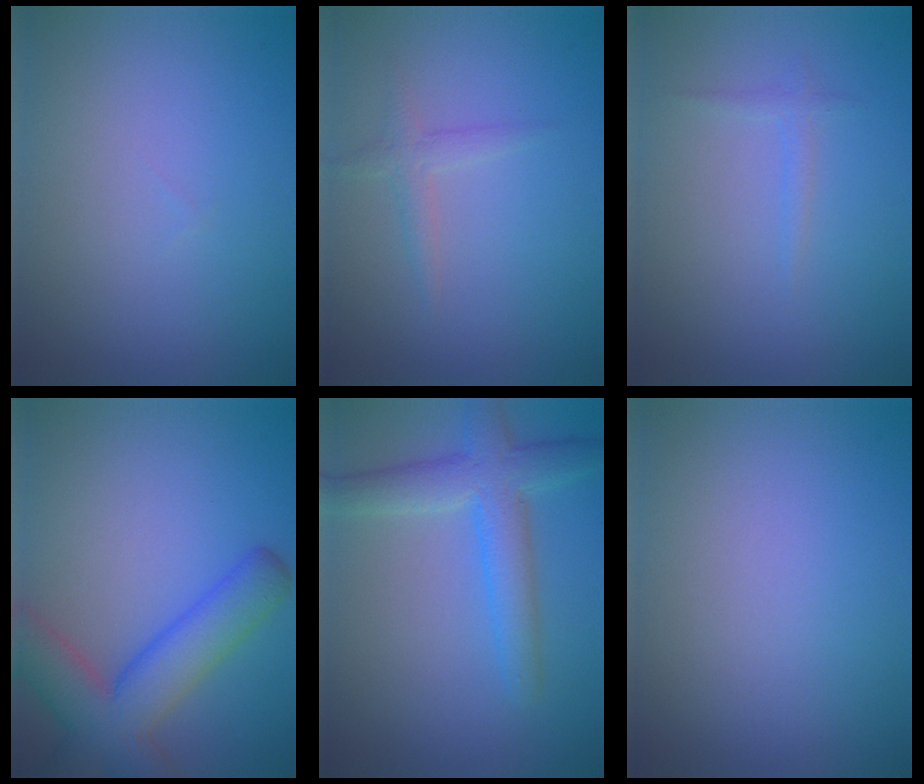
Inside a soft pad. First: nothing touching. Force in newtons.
{"total": 1.5, "press": 1.5, "slide": 0.0}
{"total": 0.8, "press": 0.8, "slide": 0.0}
{"total": 7.3, "press": 7.3, "slide": 0.4}
{"total": 4.7, "press": 4.7, "slide": 0.3}
{"total": 0.0}